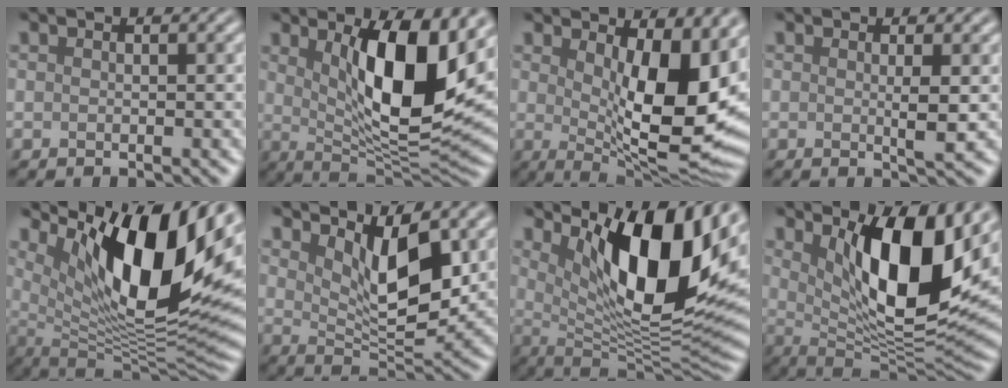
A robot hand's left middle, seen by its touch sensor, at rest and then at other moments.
{"total": 10.6, "force": [2.8, 3.3, 9.7], "torque": [-0.152, -0.016, 0.052]}
{"total": 12.1, "force": [2.0, 4.2, 11.1], "torque": [-0.148, -0.022, 0.034]}
{"total": 1.8, "force": [0.2, 0.2, 1.8], "torque": [-0.031, -0.005, -0.001]}
{"total": 14.5, "force": [6.3, 4.5, 12.3], "torque": [-0.188, -0.004, 0.112]}
{"total": 6.5, "force": [2.5, 2.7, 5.4], "torque": [-0.094, -0.021, 0.048]}
{"total": 13.3, "force": [5.0, 4.5, 11.4], "torque": [-0.164, -0.013, 0.087]}
{"total": 11.6, "force": [3.7, 3.9, 10.2], "torque": [-0.160, -0.020, 0.067]}